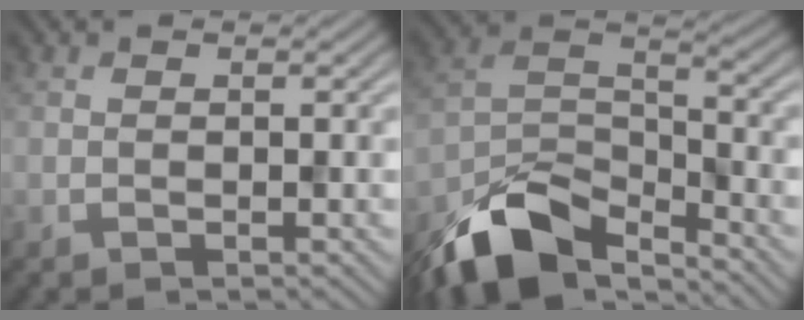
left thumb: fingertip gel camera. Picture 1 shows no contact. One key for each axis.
{"total": 11.7, "fx": -9.0, "fy": 4.4, "fz": 6.1, "tx": -0.120, "ty": -0.007, "tz": -0.183}